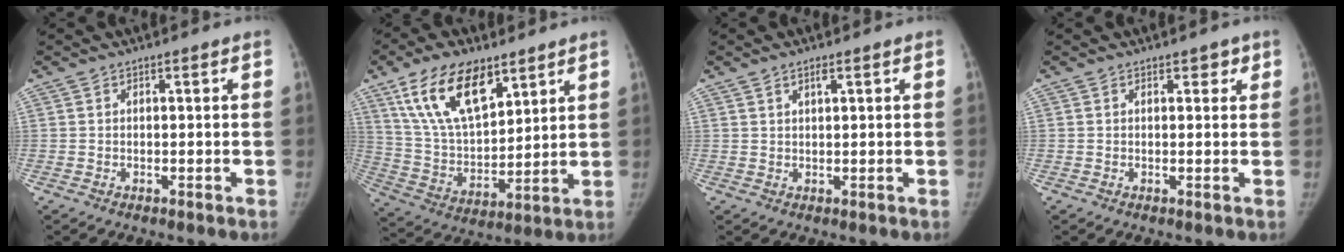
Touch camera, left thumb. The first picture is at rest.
{"total": 17.8, "force": [10.3, 8.6, 11.7], "torque": [-0.176, -0.041, 0.199]}
{"total": 1.6, "force": [1.0, 0.5, 1.2], "torque": [-0.018, 0.000, 0.016]}
{"total": 1.7, "force": [1.0, 1.0, 0.9], "torque": [0.006, -0.002, 0.008]}